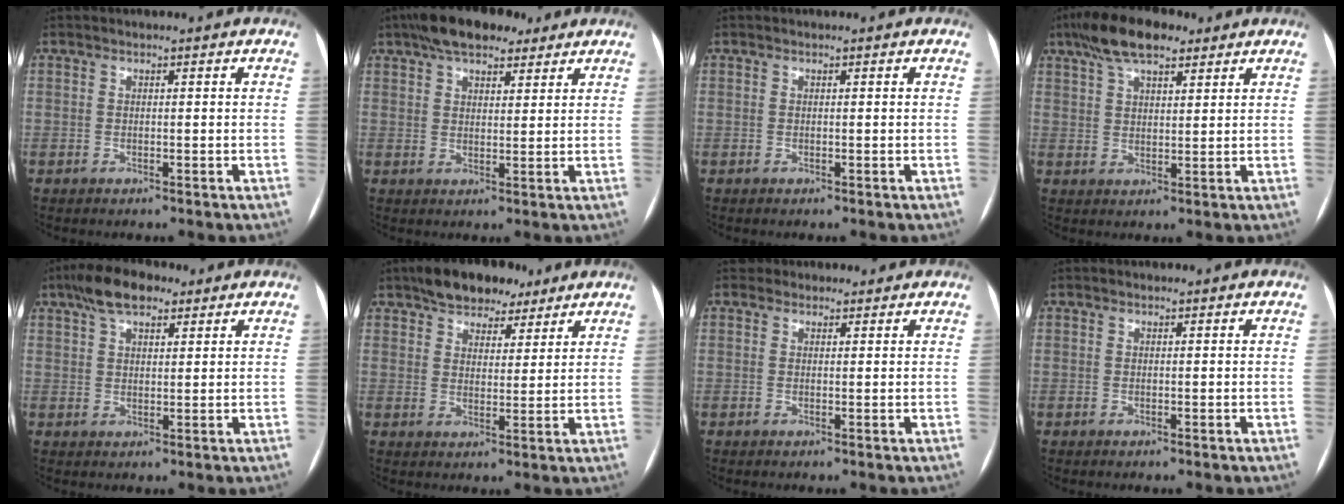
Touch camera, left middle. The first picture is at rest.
{"total": 10.3, "force": [7.5, 4.2, 5.7], "torque": [-0.093, 0.036, 0.124]}
{"total": 0.0}
{"total": 9.3, "force": [6.3, 3.2, 6.0], "torque": [-0.115, 0.025, 0.110]}
{"total": 7.2, "force": [4.7, 3.0, 4.5], "torque": [-0.085, 0.024, 0.082]}
{"total": 9.2, "force": [6.8, 4.7, 4.0], "torque": [-0.053, 0.019, 0.108]}
{"total": 2.5, "force": [1.9, 1.6, -0.2], "torque": [0.014, 0.014, 0.017]}
{"total": 0.0}